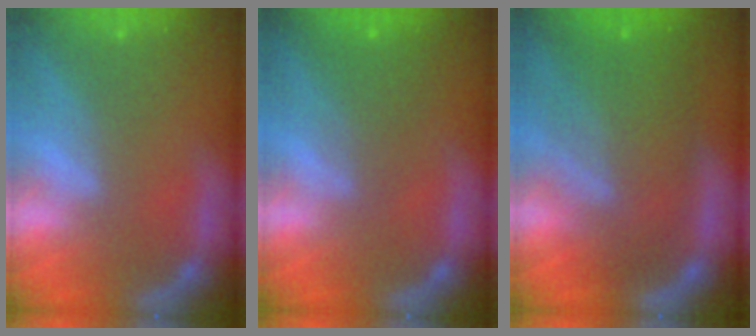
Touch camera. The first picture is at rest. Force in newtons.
{"total": 3.1}
{"total": 9.6}